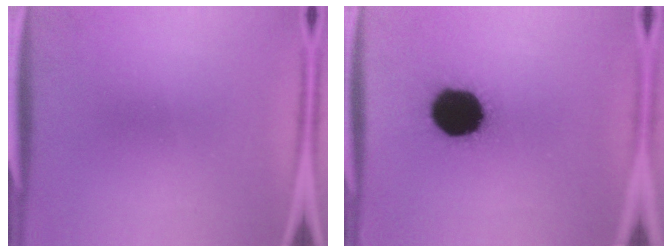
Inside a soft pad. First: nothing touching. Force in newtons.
{"total": 19.9}